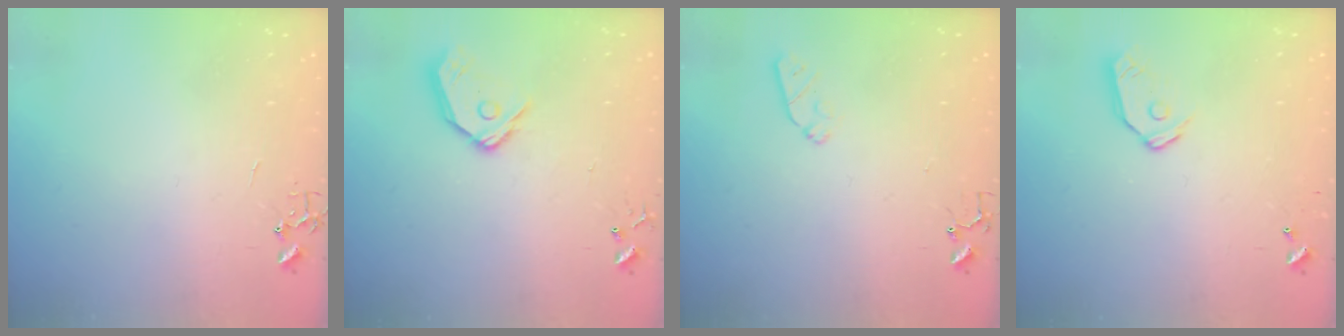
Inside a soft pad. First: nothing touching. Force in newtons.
{"total": 11.5, "press": 11.4, "slide": 1.7}
{"total": 5.2, "press": 5.1, "slide": 0.7}
{"total": 9.2, "press": 9.2, "slide": 1.0}